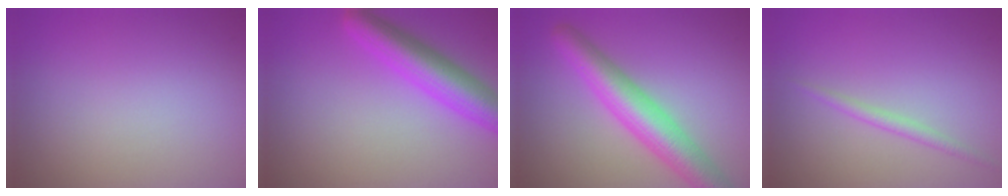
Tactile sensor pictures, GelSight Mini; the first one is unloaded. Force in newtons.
{"total": 5.6, "press": 5.6, "slide": 0.3}
{"total": 6.4, "press": 6.4, "slide": 0.3}
{"total": 1.4, "press": 1.4, "slide": 0.0}